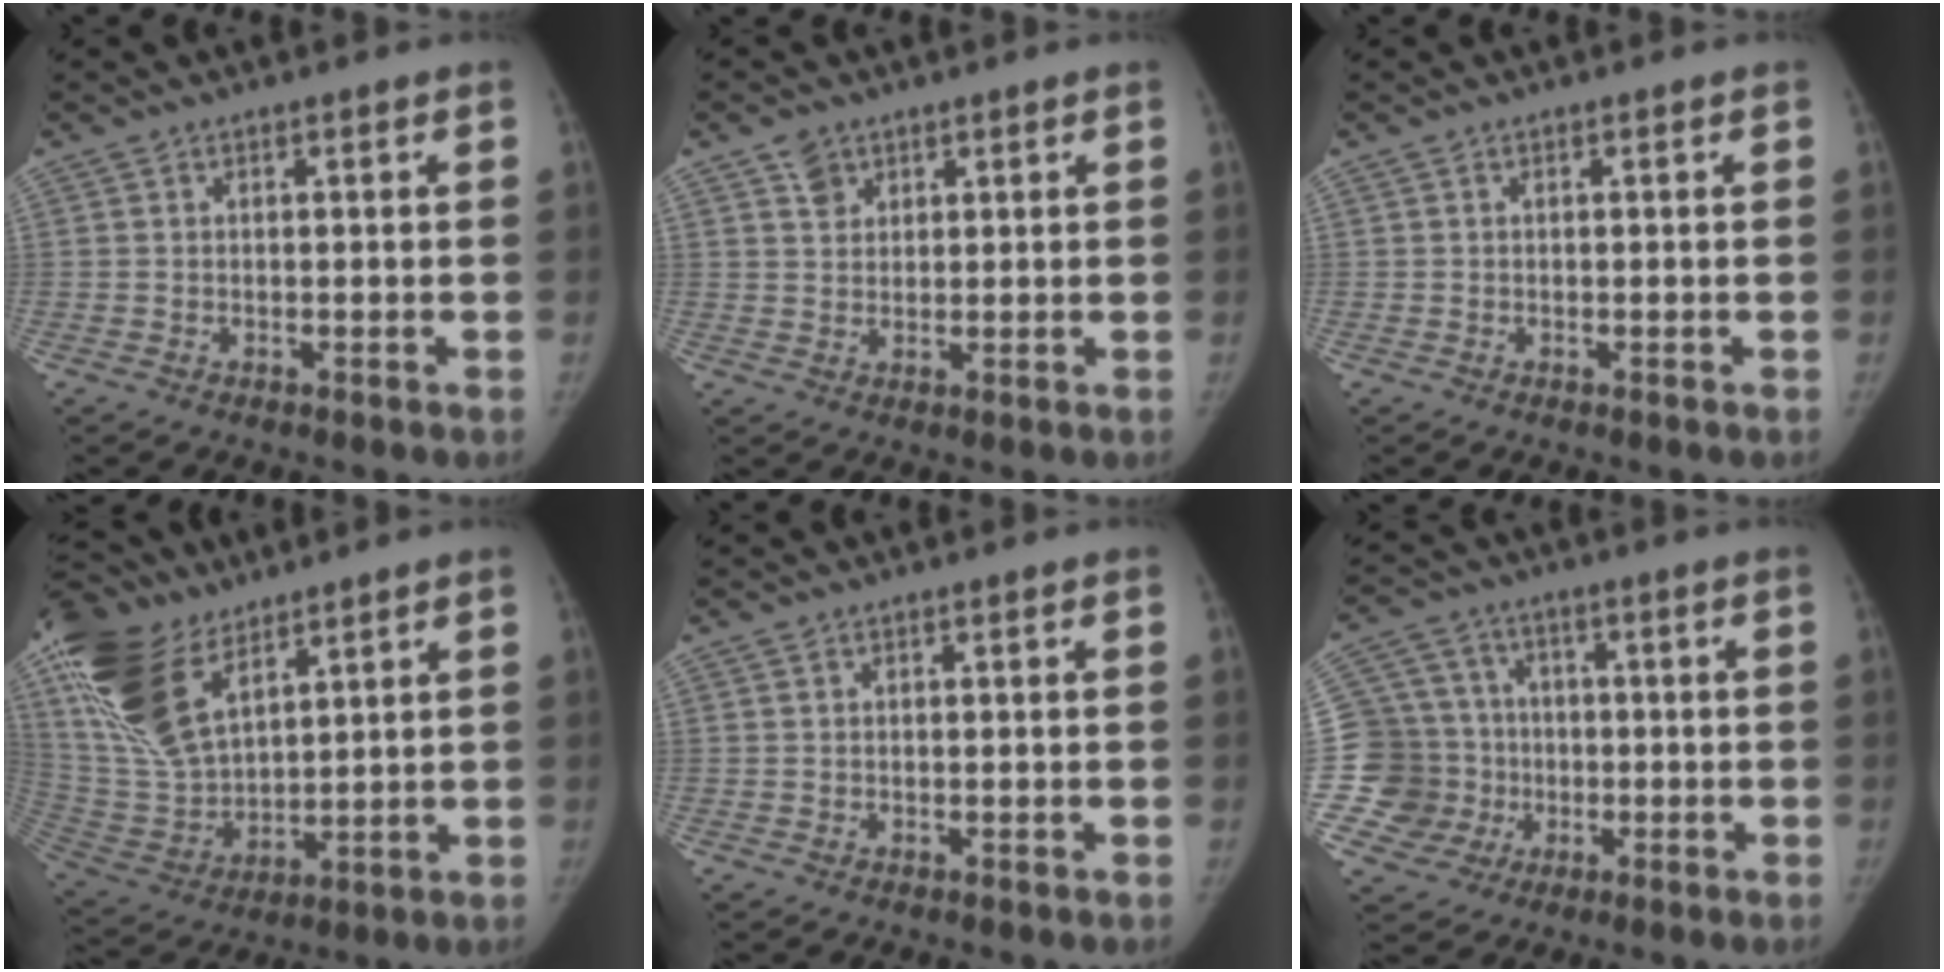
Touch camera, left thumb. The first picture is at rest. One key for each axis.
{"total": 2.9, "fx": 1.8, "fy": 2.2, "fz": 0.8, "tx": 0.003, "ty": -0.018, "tz": 0.032}
{"total": 0.0}
{"total": 20.2, "fx": 11.8, "fy": 10.2, "fz": 12.8, "tx": -0.267, "ty": -0.036, "tz": 0.240}
{"total": 0.0}
{"total": 13.7, "fx": -1.3, "fy": 13.3, "fz": 3.0, "tx": -0.035, "ty": 0.038, "tz": -0.010}